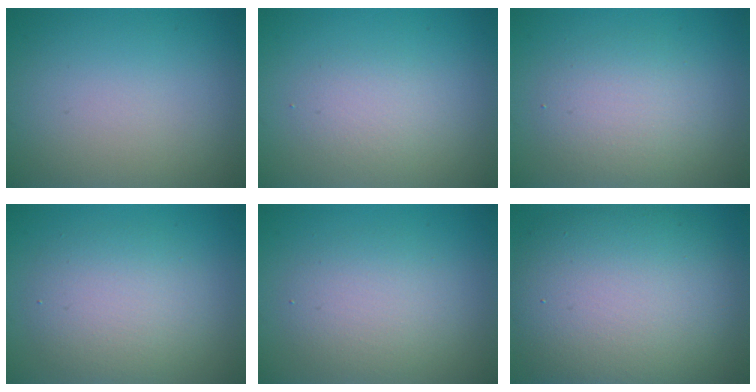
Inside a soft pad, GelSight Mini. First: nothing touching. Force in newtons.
{"total": 2.0, "press": 1.9, "slide": 0.2}
{"total": 3.6, "press": 3.6, "slide": 0.1}
{"total": 4.5, "press": 4.5, "slide": 0.2}
{"total": 3.5, "press": 3.5, "slide": 0.2}
{"total": 11.9, "press": 11.9, "slide": 1.0}